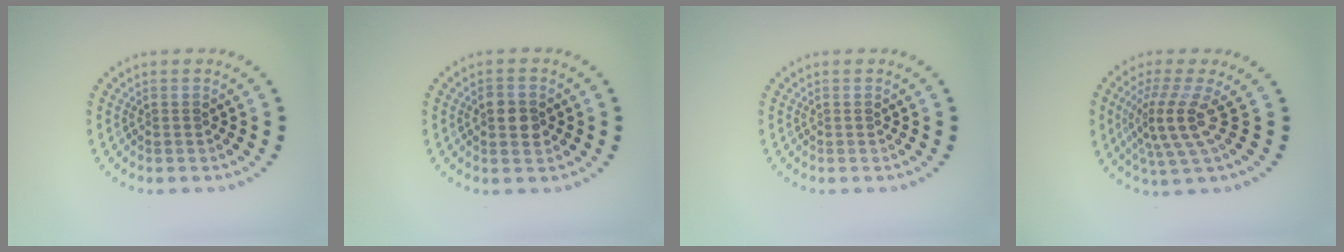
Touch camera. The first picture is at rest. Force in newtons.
{"total": 2.2, "press": 2.2, "slide": 0.2}
{"total": 0.0}
{"total": 4.1, "press": 2.8, "slide": 3.0}